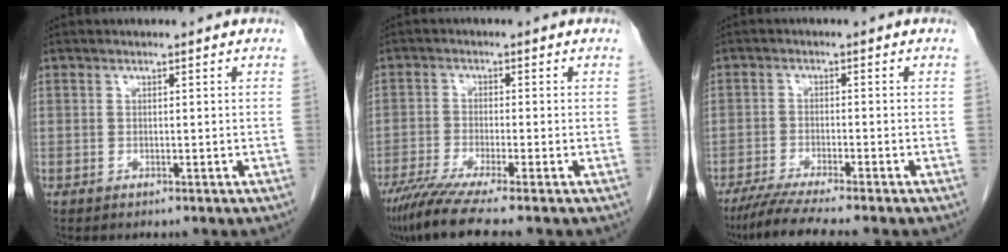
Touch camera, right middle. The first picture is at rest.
{"total": 8.3, "force": [-6.4, -1.0, 5.2], "torque": [-0.089, -0.029, -0.109]}
{"total": 7.6, "force": [-6.2, -0.9, 4.2], "torque": [-0.068, -0.026, -0.103]}